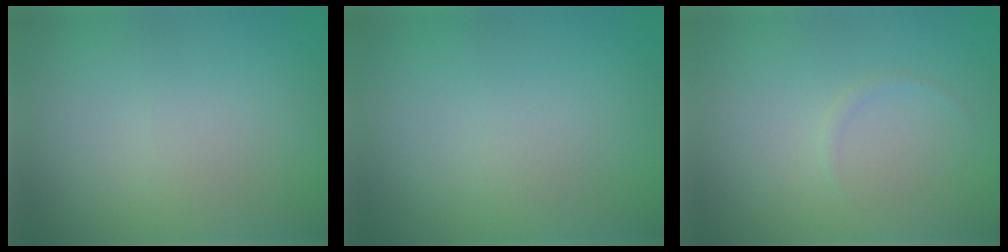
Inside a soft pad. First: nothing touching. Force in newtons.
{"total": 0.0}
{"total": 0.5, "press": 0.5, "slide": 0.0}